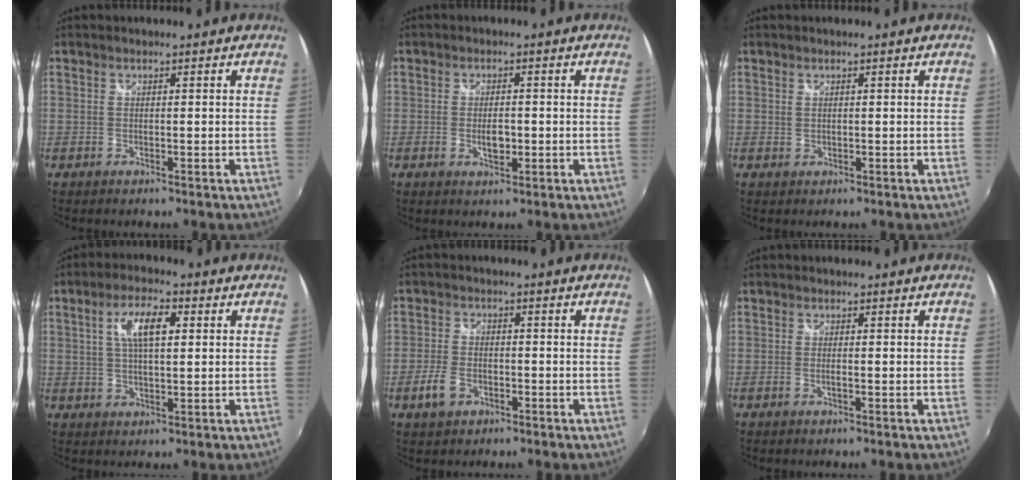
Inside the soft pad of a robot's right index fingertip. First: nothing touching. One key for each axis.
{"total": 3.2, "fx": -0.7, "fy": 1.7, "fz": 2.6, "tx": -0.044, "ty": -0.003, "tz": -0.012}
{"total": 0.5, "fx": 0.3, "fy": 0.4, "fz": 0.2, "tx": -0.001, "ty": 0.000, "tz": 0.006}
{"total": 7.3, "fx": 2.1, "fy": 2.7, "fz": 6.4, "tx": -0.117, "ty": 0.011, "tz": 0.039}
{"total": 5.3, "fx": -2.7, "fy": 3.3, "fz": 3.1, "tx": -0.078, "ty": -0.002, "tz": -0.050}
{"total": 1.7, "fx": -0.6, "fy": 0.3, "fz": 1.6, "tx": -0.032, "ty": -0.002, "tz": -0.011}